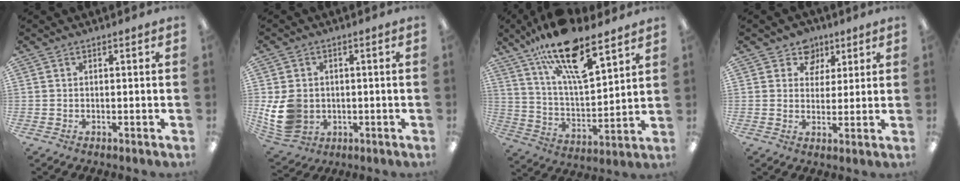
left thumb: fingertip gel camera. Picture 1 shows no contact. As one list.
[{"total": 10.0, "force": [-0.7, 8.5, 5.3], "torque": [-0.120, 0.008, -0.007]}, {"total": 19.1, "force": [13.4, 6.2, 12.2], "torque": [-0.205, -0.079, 0.227]}, {"total": 6.5, "force": [3.9, 5.1, 1.0], "torque": [-0.015, -0.019, 0.070]}]